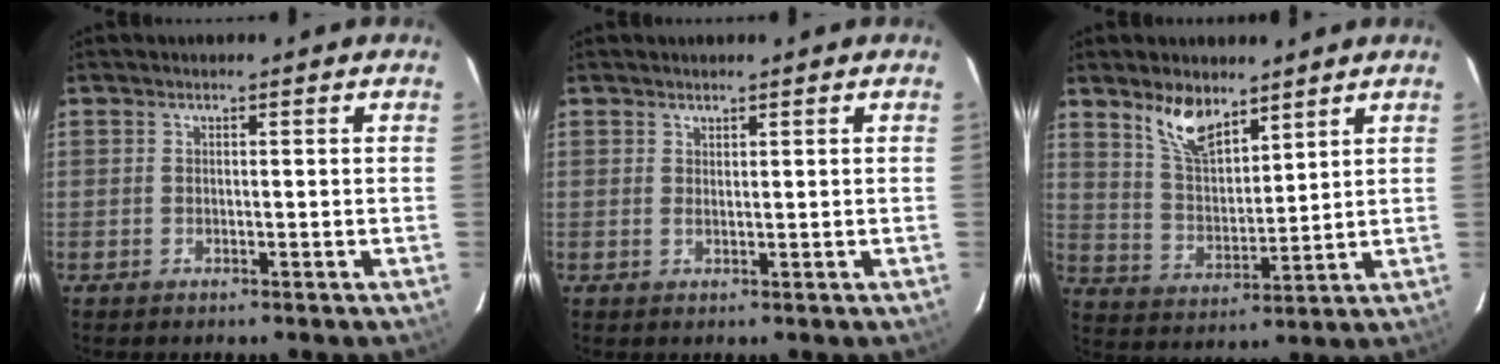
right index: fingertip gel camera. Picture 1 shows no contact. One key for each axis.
{"total": 0.8, "fx": 0.7, "fy": 0.2, "fz": 0.2, "tx": -0.005, "ty": 0.001, "tz": 0.014}
{"total": 9.2, "fx": 6.6, "fy": 3.8, "fz": 5.1, "tx": -0.092, "ty": 0.006, "tz": 0.133}